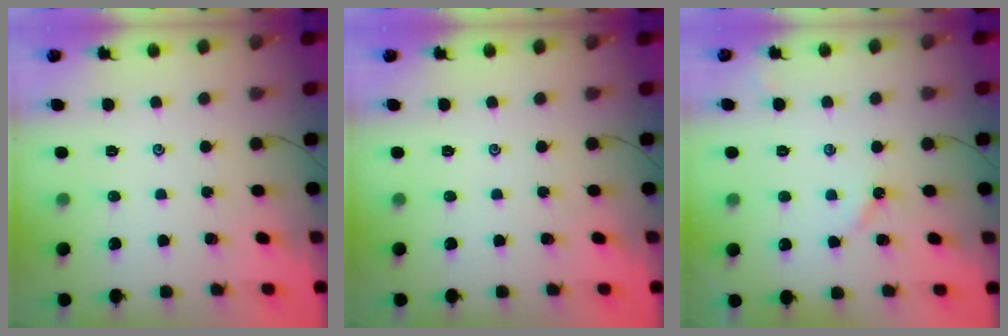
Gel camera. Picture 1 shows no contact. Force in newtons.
{"total": 0.0}
{"total": 2.0, "press": 2.0, "slide": 0.3}